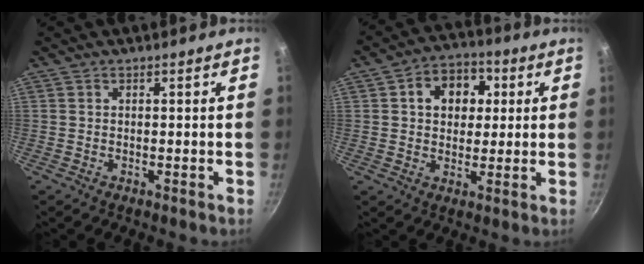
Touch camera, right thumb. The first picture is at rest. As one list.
[{"total": 10.3, "force": [2.5, 7.9, 6.1], "torque": [-0.053, 0.009, 0.027]}]